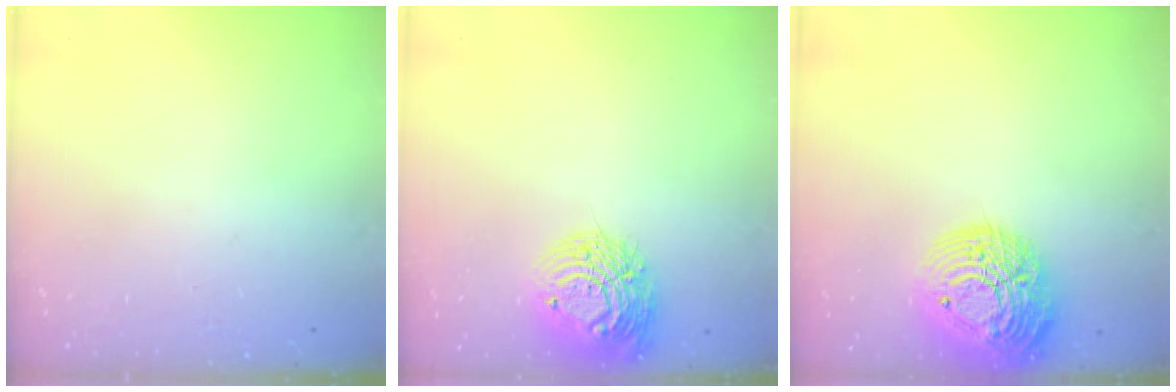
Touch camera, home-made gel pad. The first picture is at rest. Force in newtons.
{"total": 14.7, "press": 14.6, "slide": 1.4}
{"total": 21.9, "press": 21.8, "slide": 1.9}